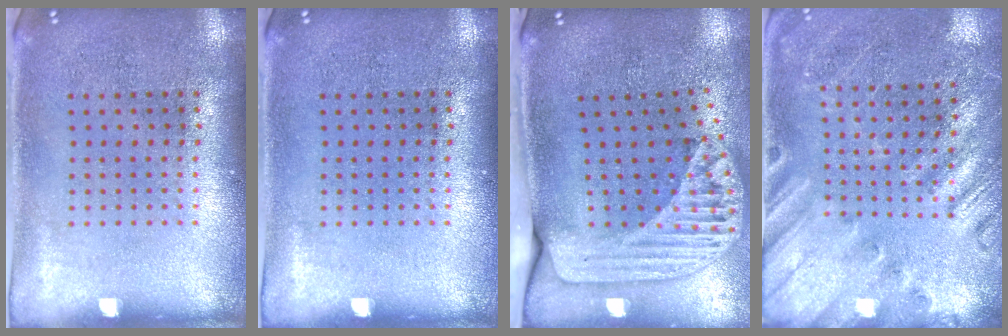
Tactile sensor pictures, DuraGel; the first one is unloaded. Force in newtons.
{"total": 0.0}
{"total": 2.4, "press": 1.8, "slide": 1.7}
{"total": 2.3, "press": 2.1, "slide": 0.9}